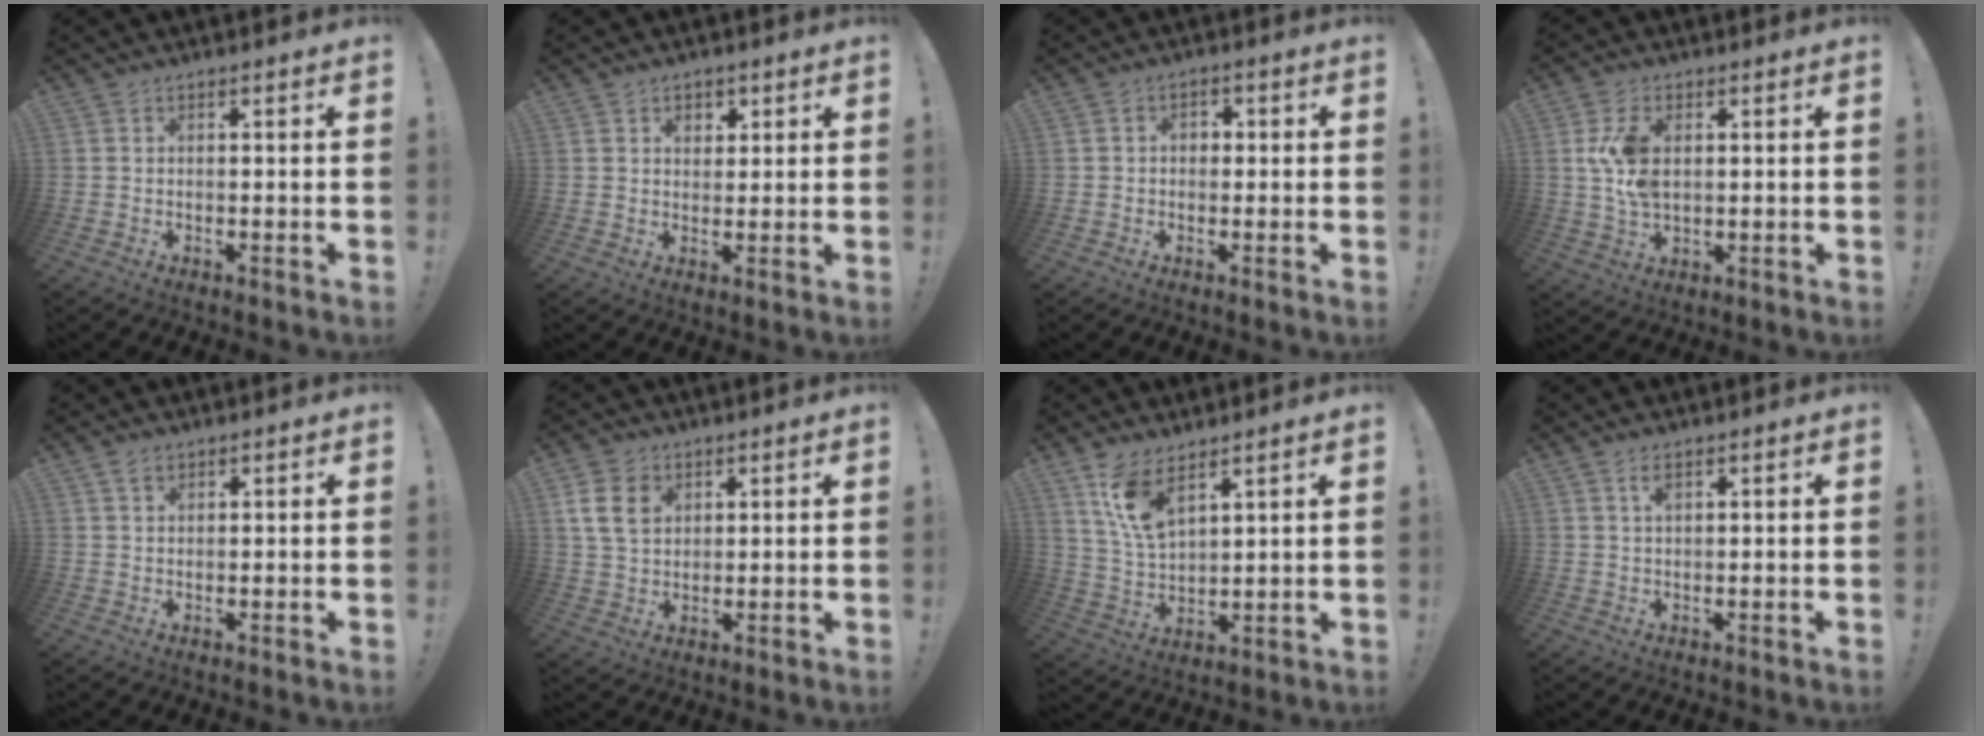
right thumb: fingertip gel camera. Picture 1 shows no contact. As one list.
[{"total": 3.4, "force": [1.9, 2.6, 1.2], "torque": [-0.002, -0.010, 0.029]}, {"total": 2.3, "force": [-0.3, 1.7, 1.4], "torque": [-0.019, 0.001, -0.010]}, {"total": 8.9, "force": [1.7, 5.2, 7.0], "torque": [-0.125, -0.005, 0.030]}, {"total": 2.4, "force": [1.6, 1.3, 1.2], "torque": [-0.017, -0.003, 0.028]}, {"total": 9.9, "force": [3.6, 7.4, 5.5], "torque": [-0.097, -0.001, 0.073]}, {"total": 10.5, "force": [7.0, 4.6, 6.4], "torque": [-0.124, -0.030, 0.135]}, {"total": 2.6, "force": [1.5, 0.9, 1.9], "torque": [-0.024, -0.005, 0.024]}]